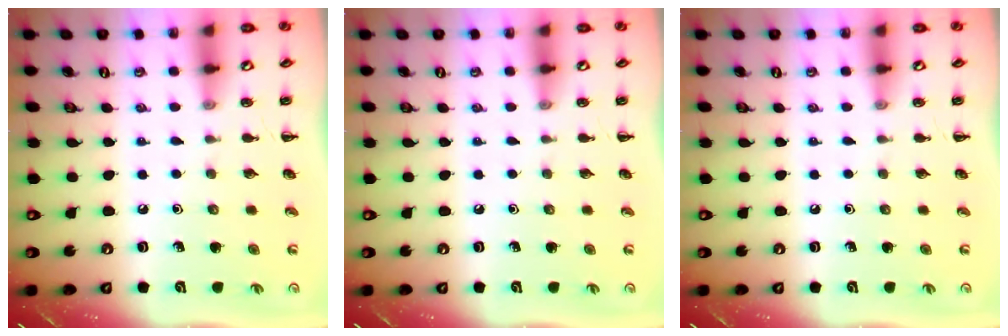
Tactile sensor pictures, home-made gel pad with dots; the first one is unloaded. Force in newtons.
{"total": 0.0}
{"total": 0.0}